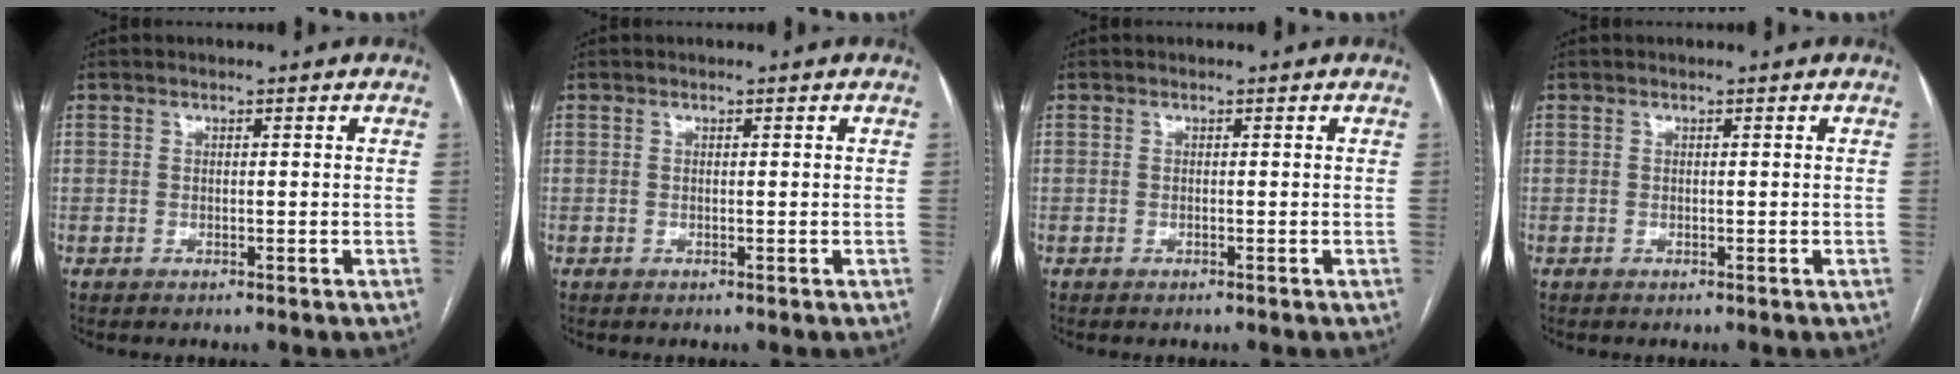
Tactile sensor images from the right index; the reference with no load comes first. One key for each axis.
{"total": 0.0}
{"total": 0.0}
{"total": 0.0}